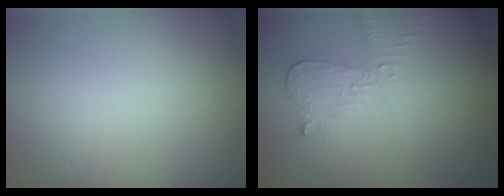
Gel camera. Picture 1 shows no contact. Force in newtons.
{"total": 2.2, "press": 2.2, "slide": 0.2}